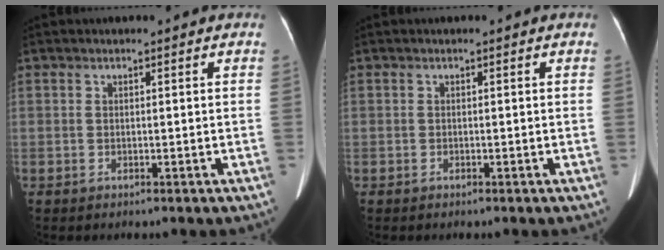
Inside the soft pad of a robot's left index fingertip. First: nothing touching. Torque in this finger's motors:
{"motor_torque": [-0.01, 0.01, 0.00, 0.00]}